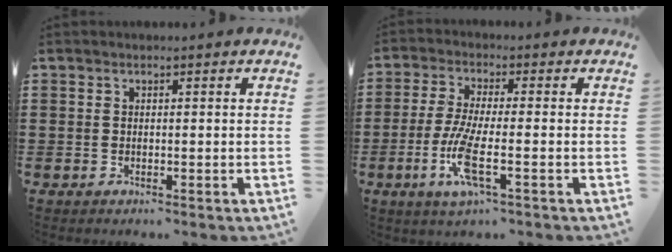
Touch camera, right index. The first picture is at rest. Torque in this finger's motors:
{"motor_torque": [1.92, -0.22, 0.84, 0.15]}